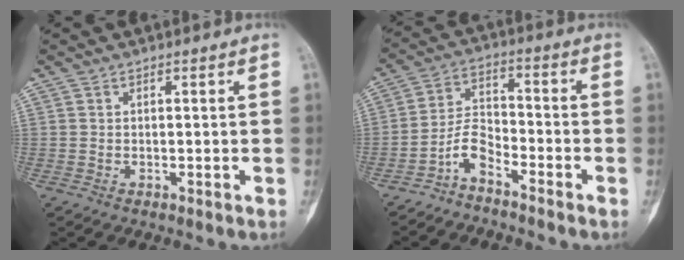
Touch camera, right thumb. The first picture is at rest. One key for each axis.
{"total": 5.8, "fx": -4.4, "fy": 2.2, "fz": 3.1, "tx": -0.063, "ty": 0.049, "tz": -0.095}